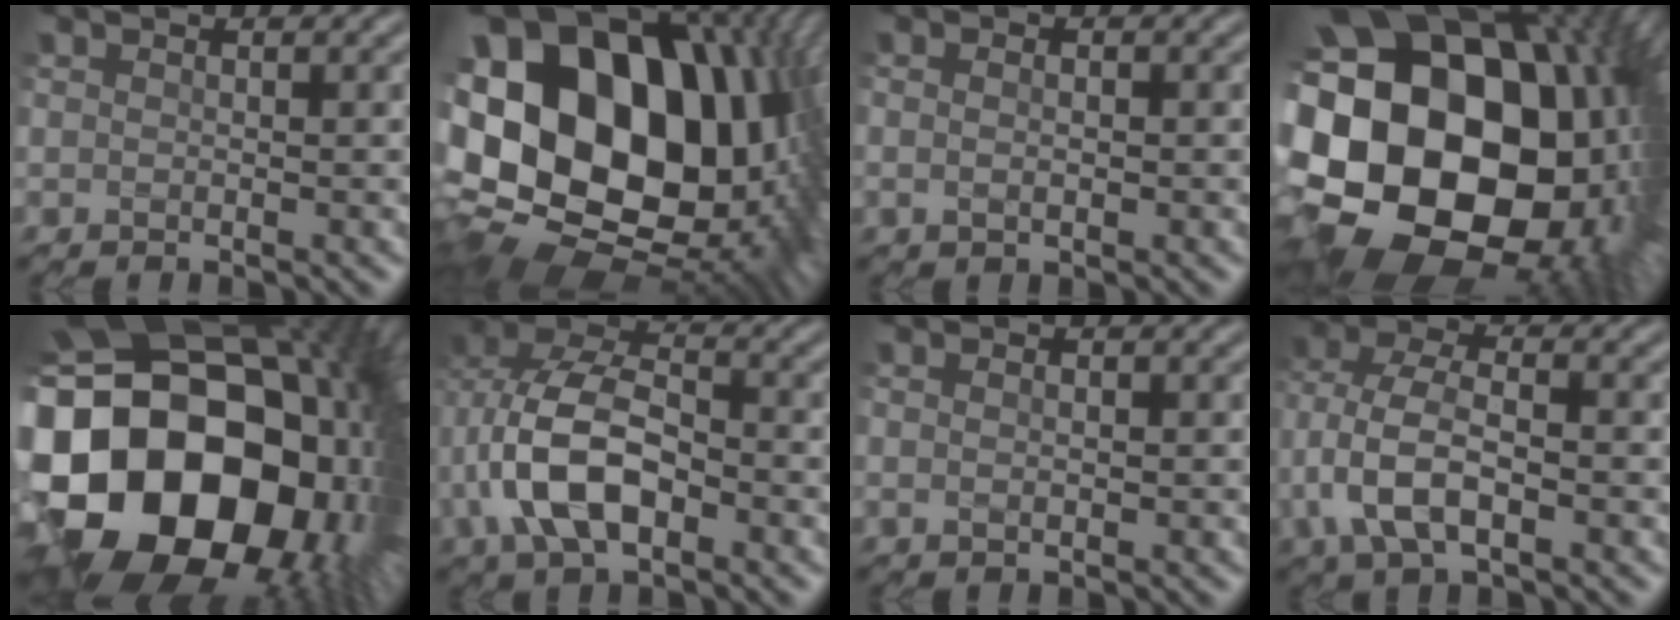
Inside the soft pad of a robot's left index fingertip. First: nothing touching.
{"total": 23.8, "force": [2.5, 17.9, 15.5], "torque": [-0.292, -0.008, 0.027]}
{"total": 1.6, "force": [-0.1, 0.8, 1.4], "torque": [-0.021, 0.005, -0.003]}
{"total": 23.1, "force": [-0.1, 16.9, 15.8], "torque": [-0.286, -0.044, -0.001]}
{"total": 23.1, "force": [-2.6, 17.6, 14.8], "torque": [-0.296, -0.052, -0.054]}
{"total": 8.1, "force": [-2.0, 4.5, 6.5], "torque": [-0.140, 0.014, -0.043]}
{"total": 1.0, "force": [-0.1, 0.4, 0.9], "torque": [-0.018, 0.003, -0.001]}
{"total": 6.2, "force": [-1.7, 3.2, 5.0], "torque": [-0.117, 0.009, -0.039]}